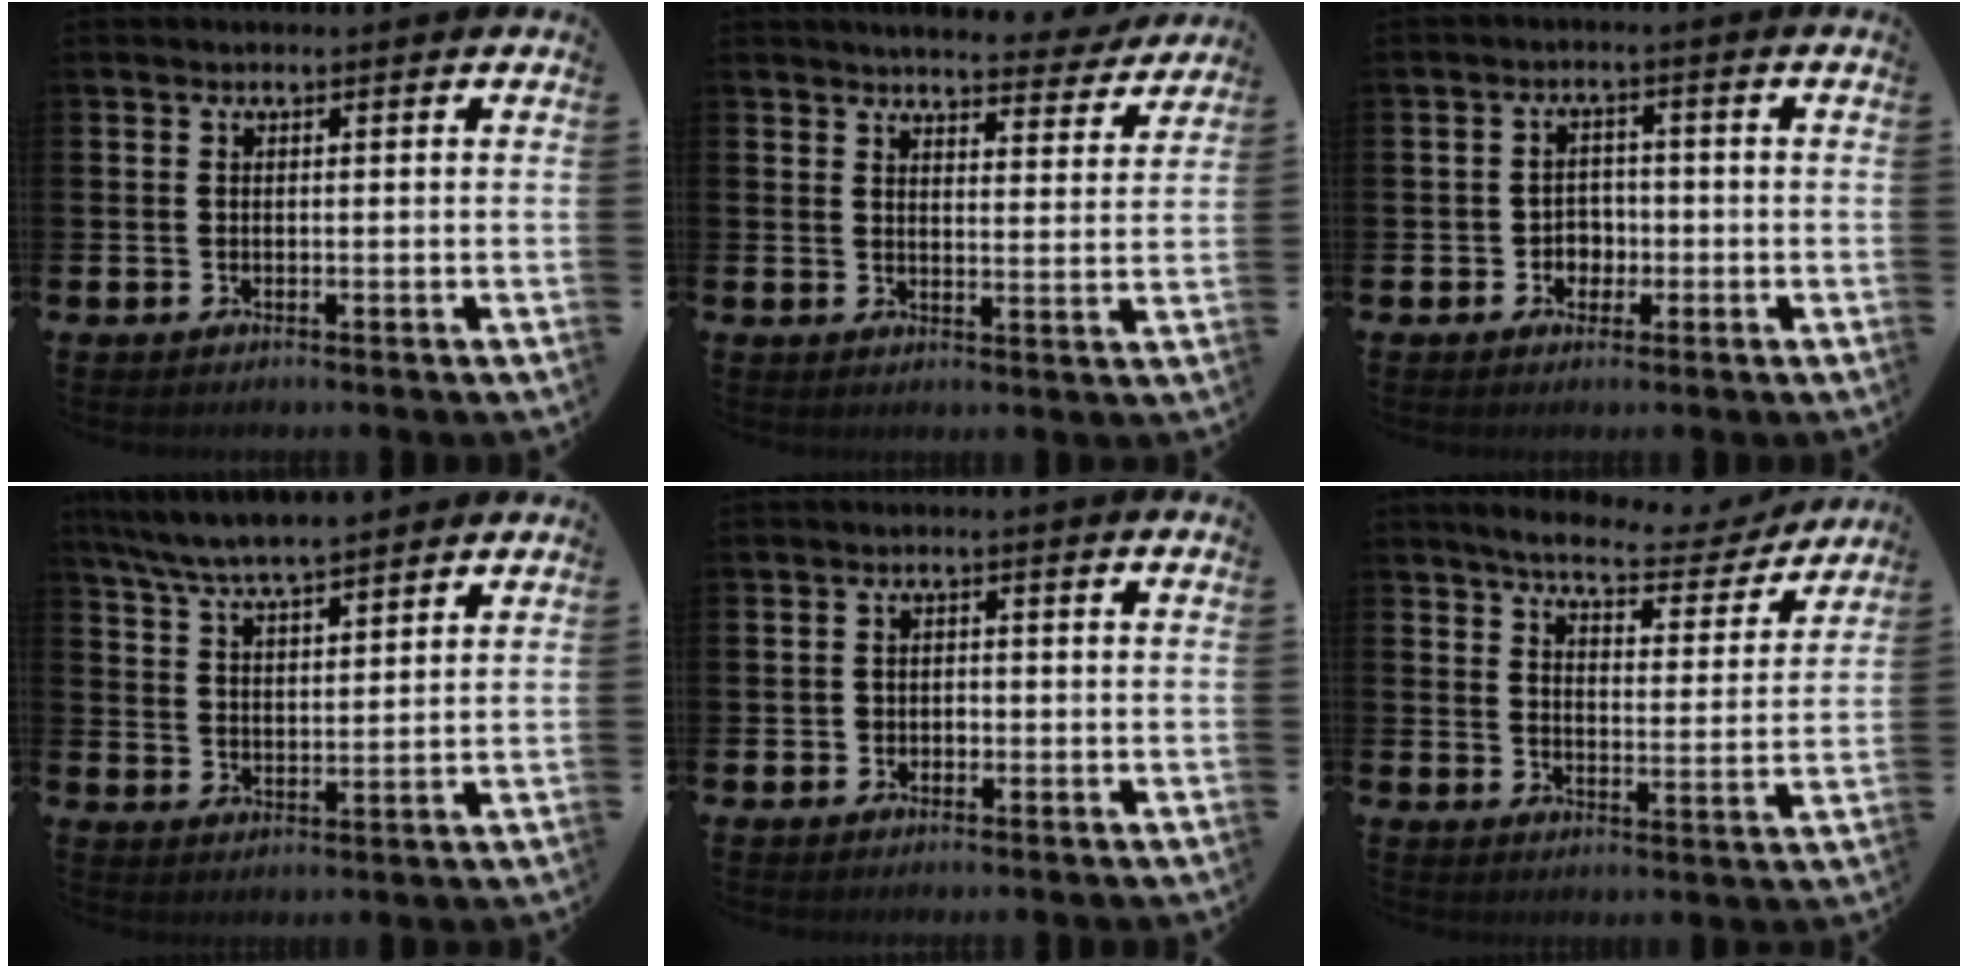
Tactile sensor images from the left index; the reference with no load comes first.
{"total": 4.8, "force": [4.7, 0.7, 0.7], "torque": [-0.021, -0.034, 0.080]}
{"total": 2.7, "force": [-0.9, 2.4, 0.9], "torque": [-0.014, 0.002, -0.026]}
{"total": 6.7, "force": [6.4, 0.6, 1.8], "torque": [-0.064, -0.026, 0.117]}
{"total": 1.4, "force": [-0.4, 1.3, 0.4], "torque": [-0.001, 0.000, -0.014]}
{"total": 6.2, "force": [5.8, 1.2, 2.0], "torque": [-0.052, -0.035, 0.096]}